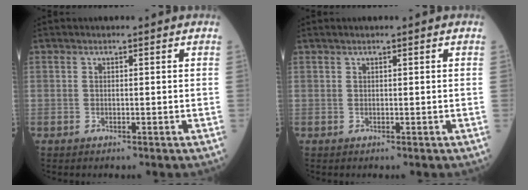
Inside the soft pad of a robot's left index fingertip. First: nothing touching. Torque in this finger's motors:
{"motor_torque": [-0.73, 0.56, -0.88, -0.11]}